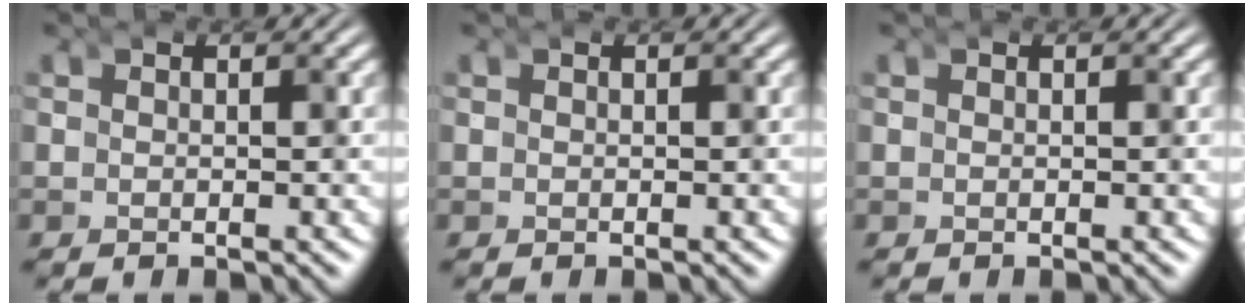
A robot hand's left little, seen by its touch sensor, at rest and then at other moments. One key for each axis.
{"total": 0.0}
{"total": 0.0}